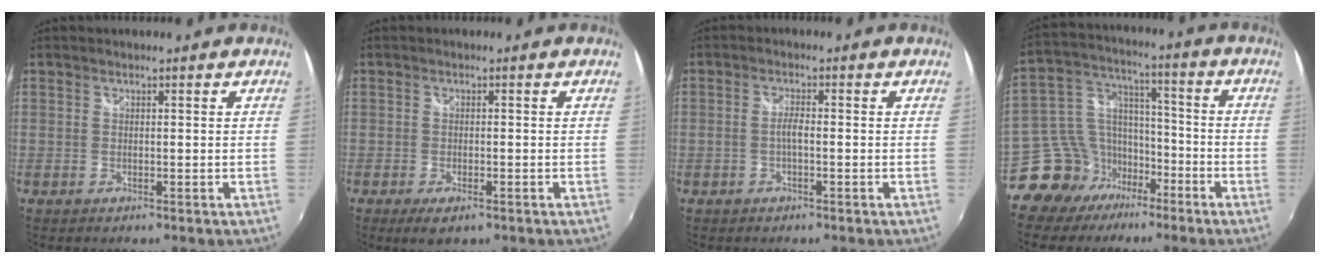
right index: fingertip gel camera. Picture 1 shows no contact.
{"total": 3.8, "force": [-2.3, 1.5, 2.7], "torque": [-0.057, -0.014, -0.038]}
{"total": 1.9, "force": [-0.7, 0.3, 1.8], "torque": [-0.037, 0.004, -0.015]}
{"total": 11.8, "force": [-8.0, 8.3, 2.6], "torque": [-0.069, 0.055, -0.139]}